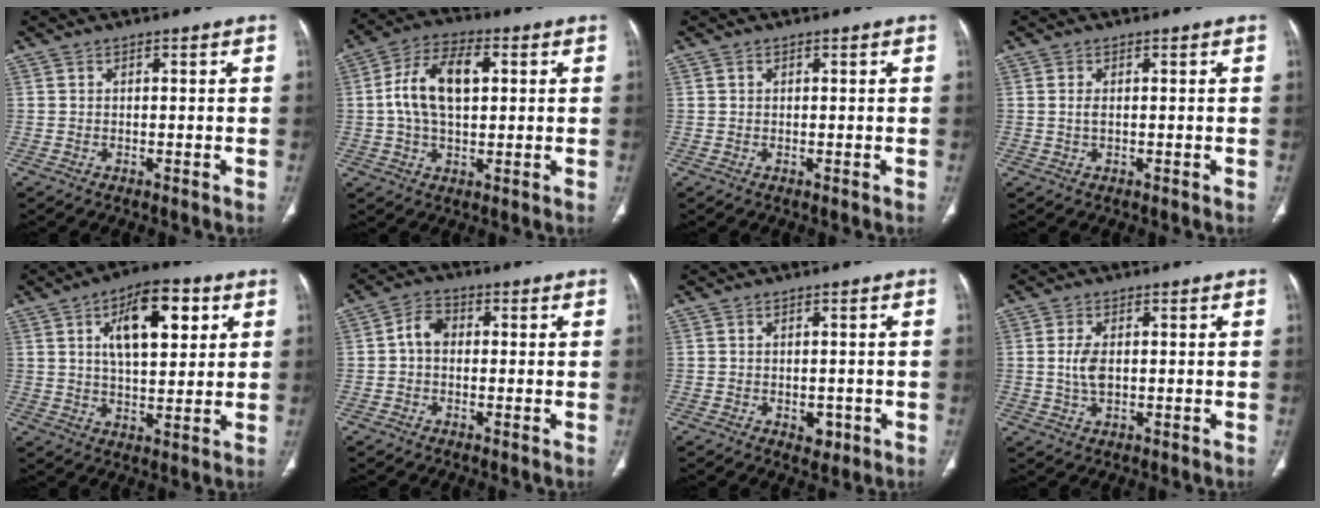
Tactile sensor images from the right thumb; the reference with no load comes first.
{"total": 12.1, "force": [1.8, 6.8, 9.9], "torque": [-0.178, 0.019, 0.028]}
{"total": 0.0}
{"total": 1.4, "force": [0.2, 0.6, 1.2], "torque": [-0.028, 0.001, 0.008]}
{"total": 14.0, "force": [4.9, 6.5, 11.4], "torque": [-0.150, -0.006, 0.078]}
{"total": 4.0, "force": [-0.1, 3.0, 2.7], "torque": [-0.040, 0.015, -0.010]}
{"total": 2.8, "force": [-1.0, 1.9, 1.8], "torque": [-0.009, 0.002, -0.008]}
{"total": 4.2, "force": [0.3, 2.3, 3.5], "torque": [-0.074, -0.002, 0.008]}